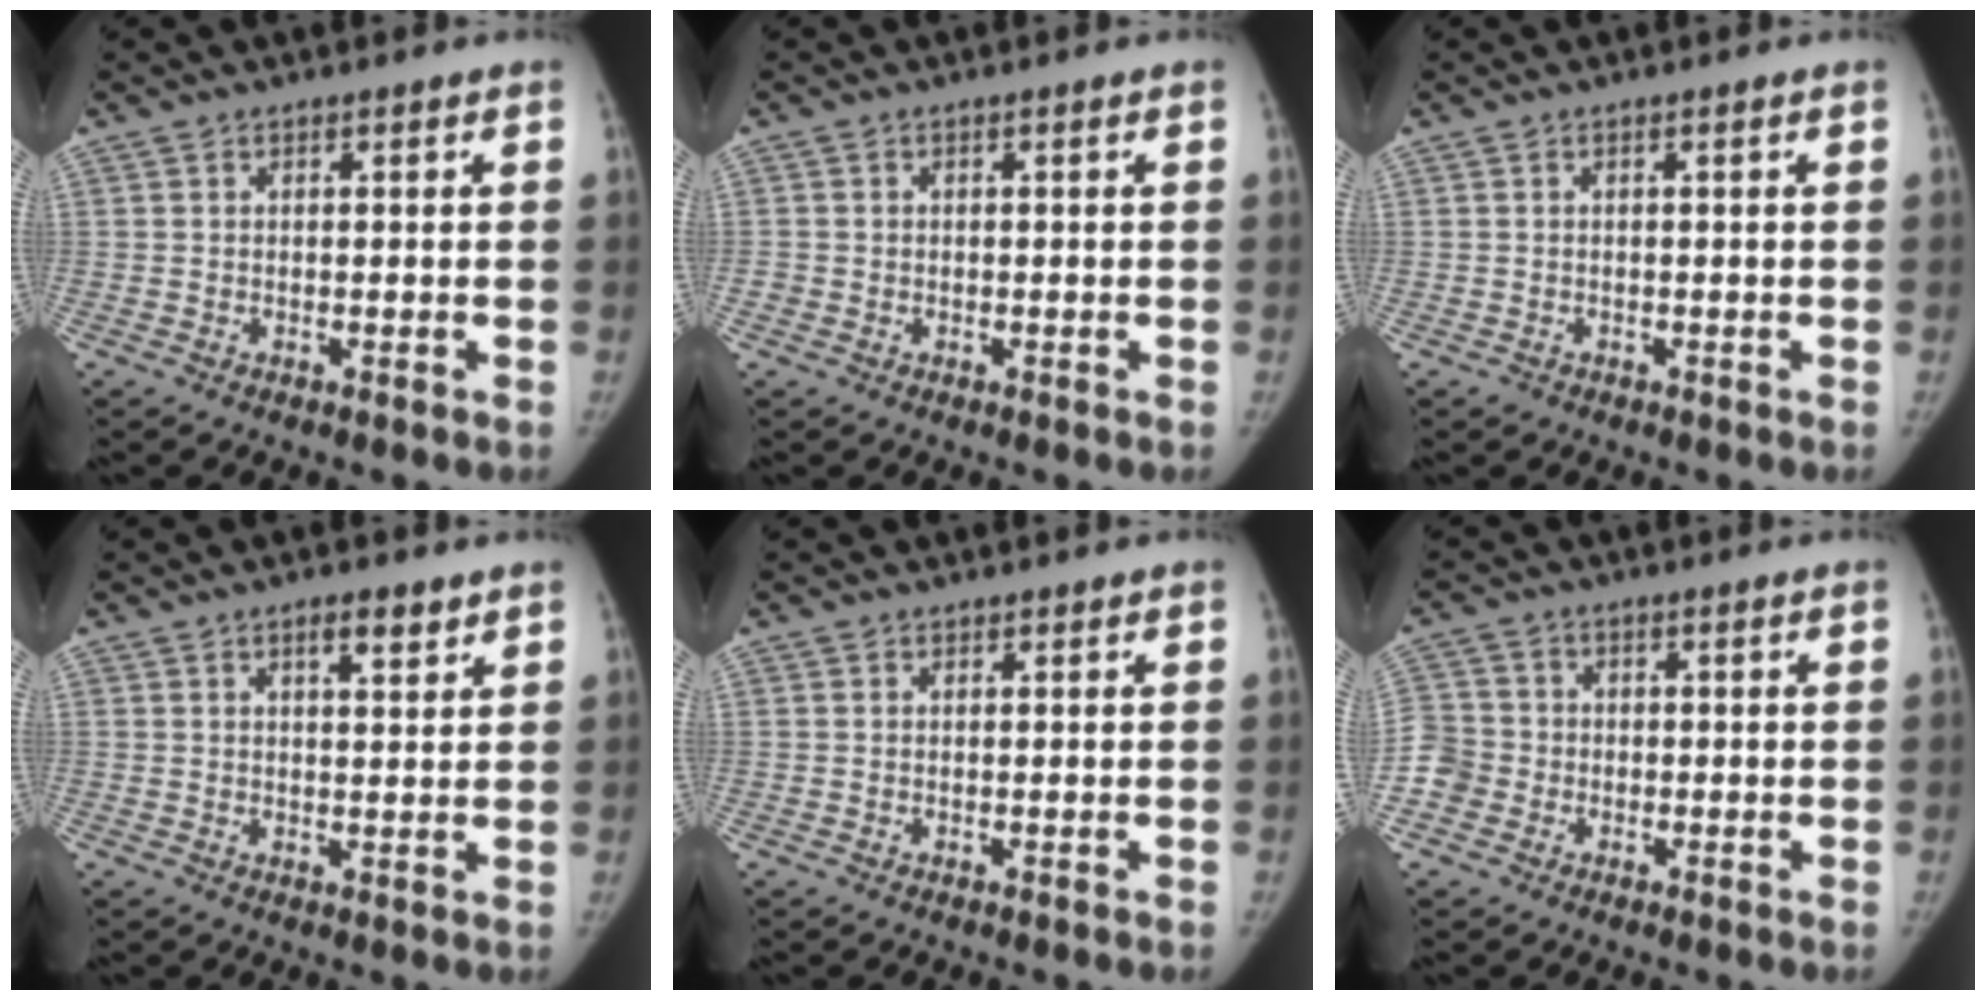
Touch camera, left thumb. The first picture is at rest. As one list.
[{"total": 0.9, "force": [-0.3, 0.9, 0.0], "torque": [0.008, 0.005, -0.008]}, {"total": 0.5, "force": [-0.3, 0.4, 0.0], "torque": [0.008, 0.002, -0.005]}, {"total": 3.9, "force": [2.5, 1.3, 2.6], "torque": [-0.025, -0.013, 0.036]}, {"total": 0.0}, {"total": 5.6, "force": [-1.9, 5.1, 1.1], "torque": [-0.006, 0.015, -0.044]}]